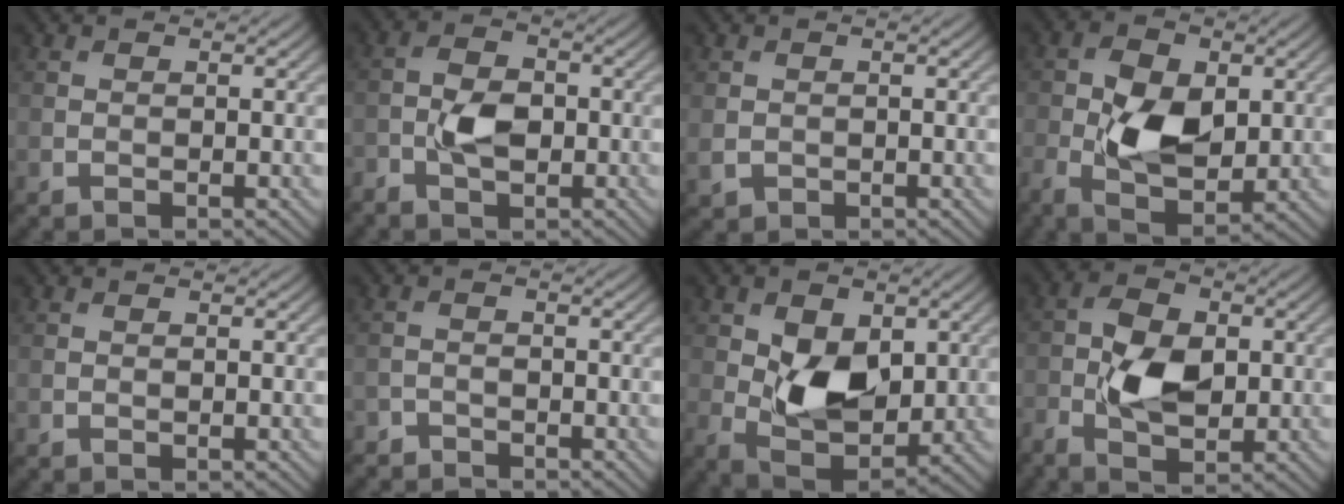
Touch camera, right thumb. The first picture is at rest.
{"total": 4.7, "force": [-1.6, 2.9, 3.3], "torque": [-0.069, 0.001, -0.034]}
{"total": 1.7, "force": [-0.1, 1.5, 0.7], "torque": [-0.023, -0.008, 0.000]}
{"total": 8.8, "force": [-0.4, 5.1, 7.2], "torque": [-0.145, -0.005, -0.012]}
{"total": 0.0}
{"total": 2.1, "force": [-2.1, 0.6, 0.1], "torque": [0.002, -0.001, -0.046]}
{"total": 8.5, "force": [0.9, 5.5, 6.4], "torque": [-0.125, -0.013, 0.017]}
{"total": 7.2, "force": [-1.1, 4.1, 5.8], "torque": [-0.120, 0.000, -0.027]}